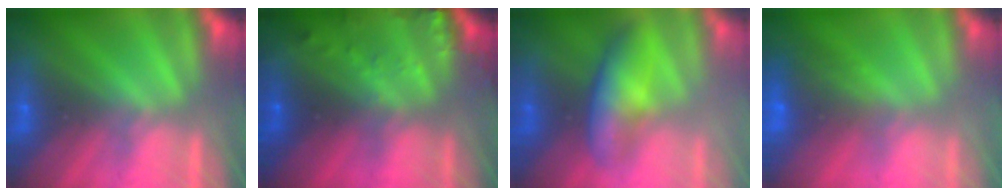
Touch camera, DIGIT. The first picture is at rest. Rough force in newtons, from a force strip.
{"total": 8.4}
{"total": 4.5}
{"total": 8.3}